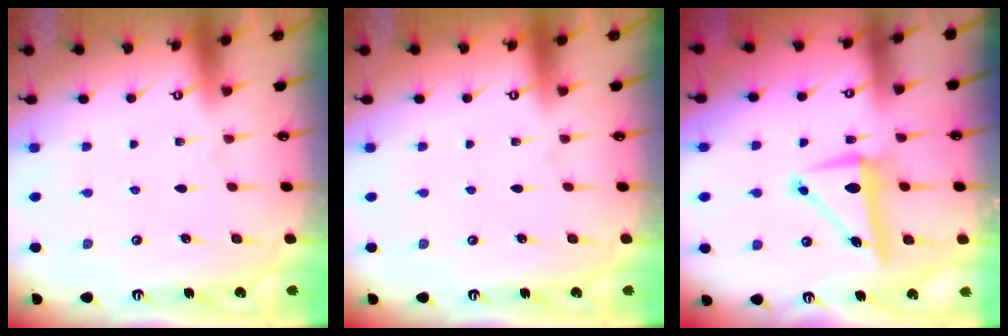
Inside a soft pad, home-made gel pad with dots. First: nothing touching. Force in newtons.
{"total": 0.0}
{"total": 7.5, "press": 7.4, "slide": 1.0}